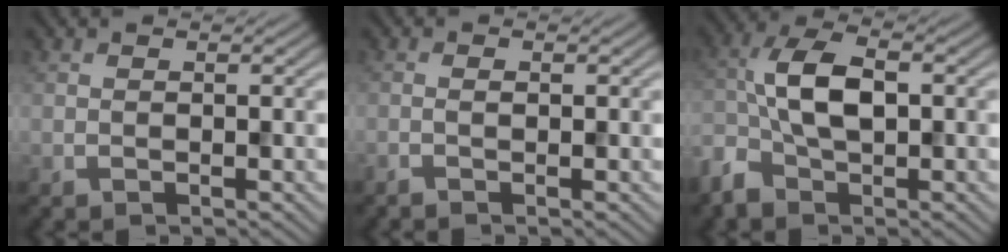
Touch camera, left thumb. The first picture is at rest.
{"total": 1.0, "force": [-0.5, 0.1, 0.9], "torque": [-0.017, 0.003, -0.012]}
{"total": 6.6, "force": [-1.6, 3.4, 5.4], "torque": [-0.128, 0.011, -0.042]}